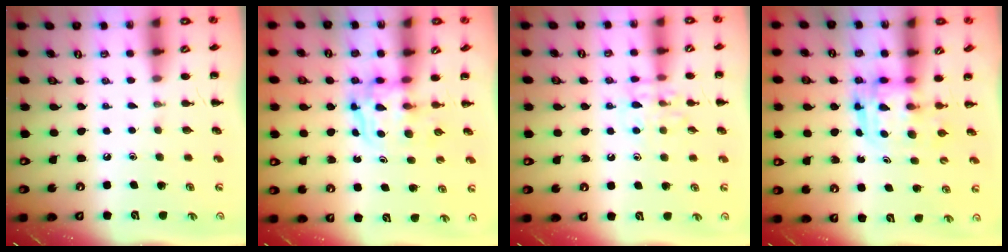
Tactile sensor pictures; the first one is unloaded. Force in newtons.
{"total": 3.6, "press": 3.6, "slide": 0.2}
{"total": 9.5, "press": 9.5, "slide": 0.8}
{"total": 3.0, "press": 3.0, "slide": 0.3}